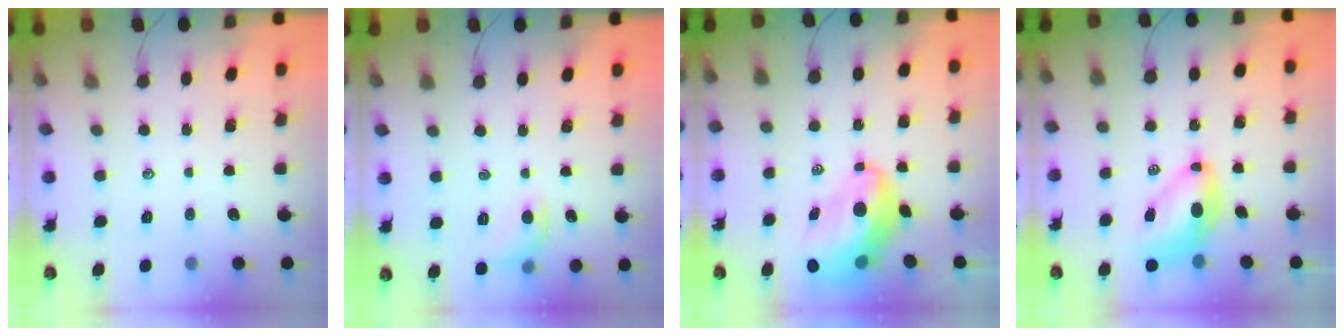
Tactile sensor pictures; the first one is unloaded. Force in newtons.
{"total": 7.0, "press": 6.9, "slide": 1.3}
{"total": 13.2, "press": 12.6, "slide": 3.7}
{"total": 8.4, "press": 8.1, "slide": 2.3}